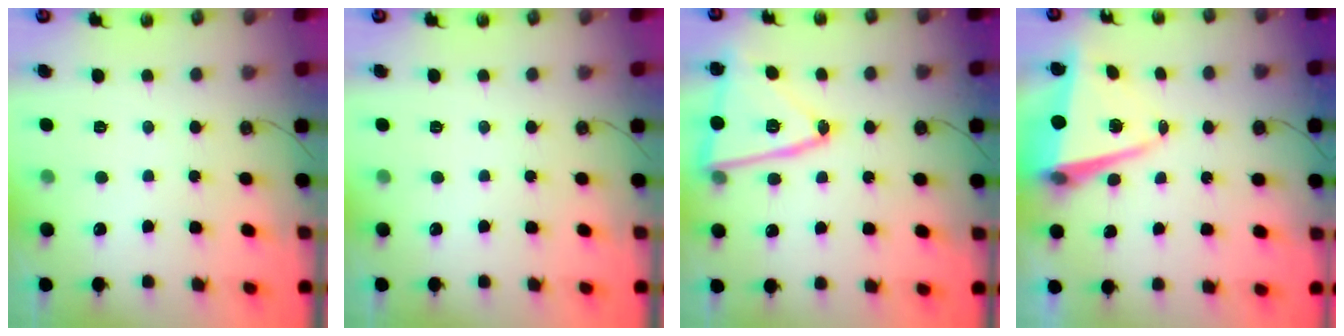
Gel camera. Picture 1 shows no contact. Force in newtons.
{"total": 0.0}
{"total": 17.3, "press": 17.2, "slide": 1.0}
{"total": 8.3, "press": 8.2, "slide": 1.3}